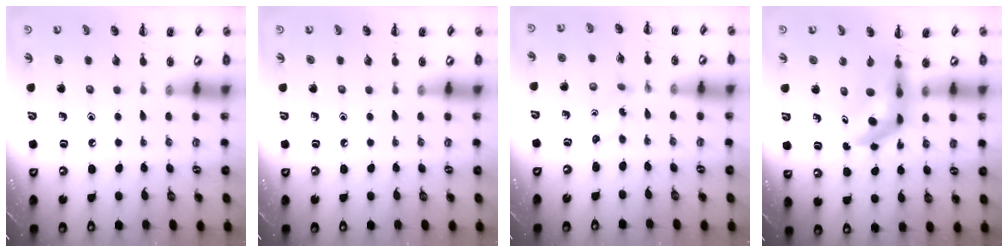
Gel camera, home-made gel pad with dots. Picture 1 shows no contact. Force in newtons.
{"total": 0.0}
{"total": 1.0, "press": 0.9, "slide": 0.4}
{"total": 6.1, "press": 5.8, "slide": 1.9}